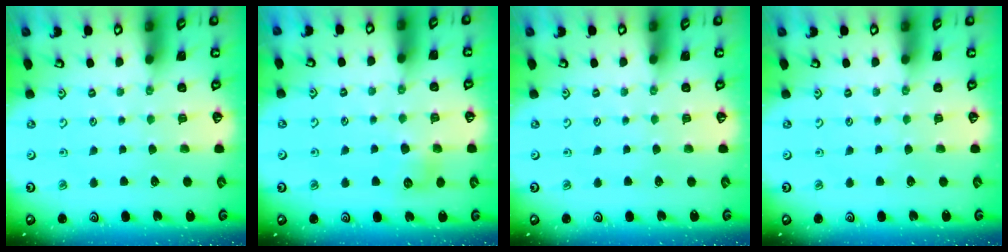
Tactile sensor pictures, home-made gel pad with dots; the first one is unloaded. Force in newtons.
{"total": 6.7, "press": 6.7, "slide": 0.5}
{"total": 0.0}
{"total": 0.0}